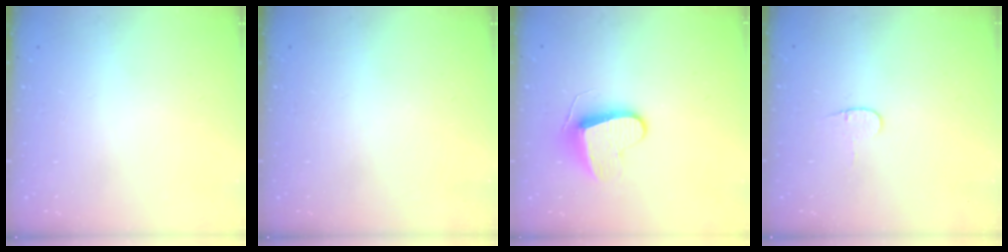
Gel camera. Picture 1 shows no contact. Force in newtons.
{"total": 0.0}
{"total": 9.5, "press": 9.5, "slide": 0.4}
{"total": 3.7, "press": 3.7, "slide": 0.4}